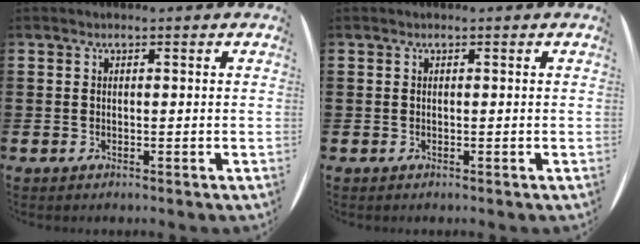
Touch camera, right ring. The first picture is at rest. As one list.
[{"total": 0.0}]